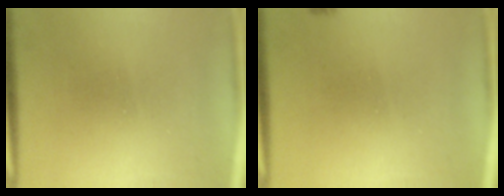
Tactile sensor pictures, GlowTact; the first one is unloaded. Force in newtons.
{"total": 1.1}